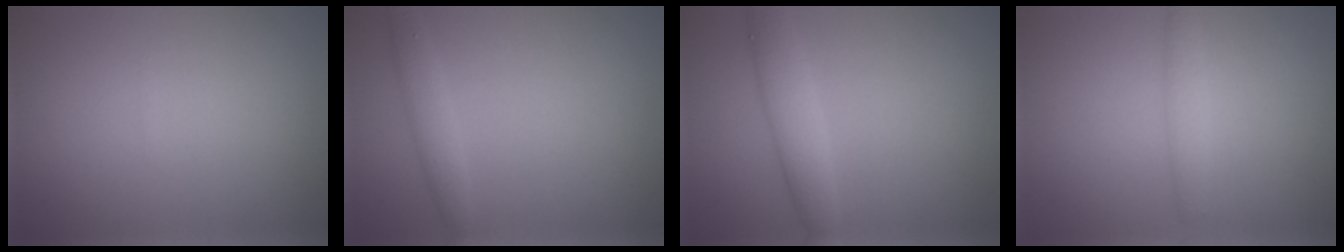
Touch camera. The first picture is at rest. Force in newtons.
{"total": 1.8, "press": 1.8, "slide": 0.1}
{"total": 2.9, "press": 2.9, "slide": 0.1}
{"total": 1.4, "press": 1.4, "slide": 0.0}